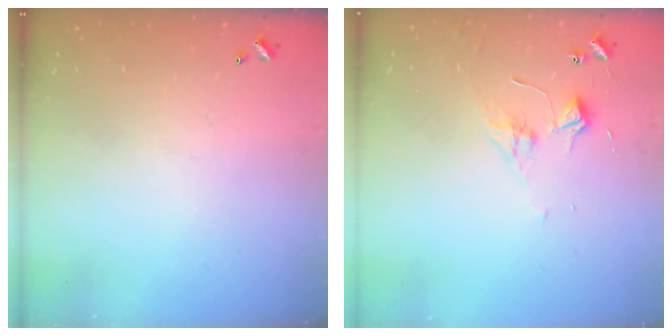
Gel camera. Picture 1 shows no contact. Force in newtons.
{"total": 2.7, "press": 2.7, "slide": 0.6}